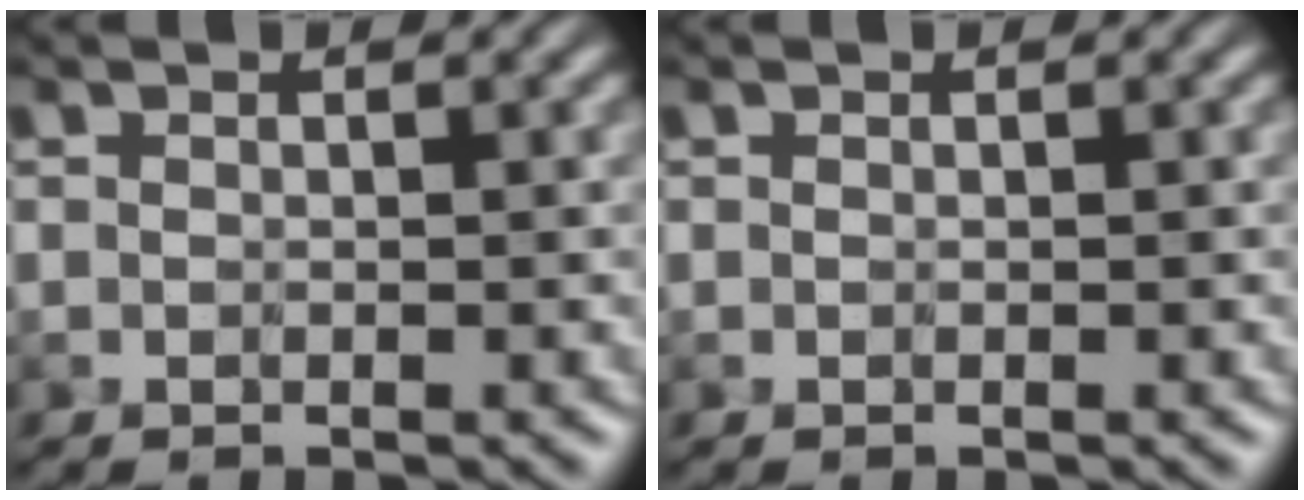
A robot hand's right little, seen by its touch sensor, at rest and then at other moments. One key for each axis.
{"total": 0.0}